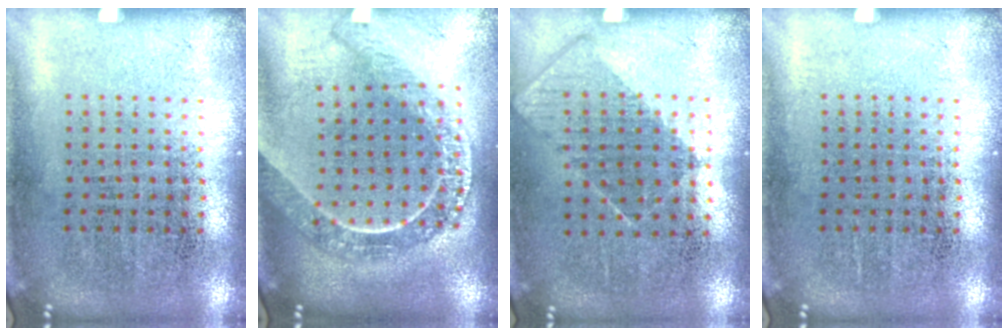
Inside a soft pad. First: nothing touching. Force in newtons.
{"total": 2.3, "press": 1.9, "slide": 1.2}
{"total": 0.9, "press": 0.7, "slide": 0.5}
{"total": 0.0}